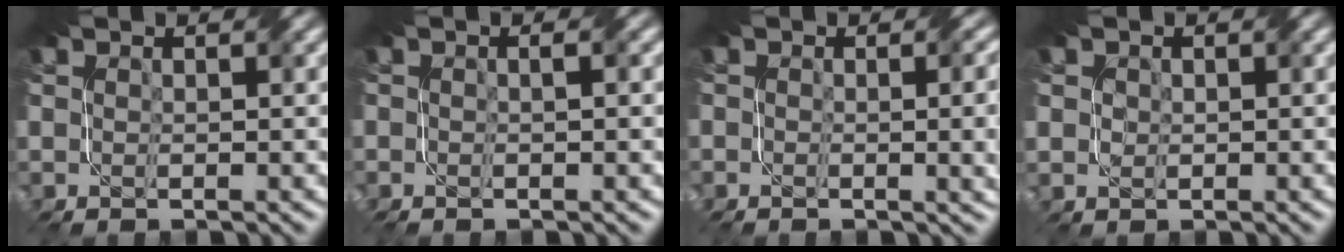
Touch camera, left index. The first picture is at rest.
{"total": 1.0, "force": [-0.2, 0.2, 1.0], "torque": [-0.015, -0.005, -0.006]}
{"total": 5.7, "force": [-0.5, 2.8, 4.9], "torque": [-0.024, 0.006, -0.011]}
{"total": 2.2, "force": [1.0, 1.9, 0.6], "torque": [-0.014, 0.005, 0.024]}